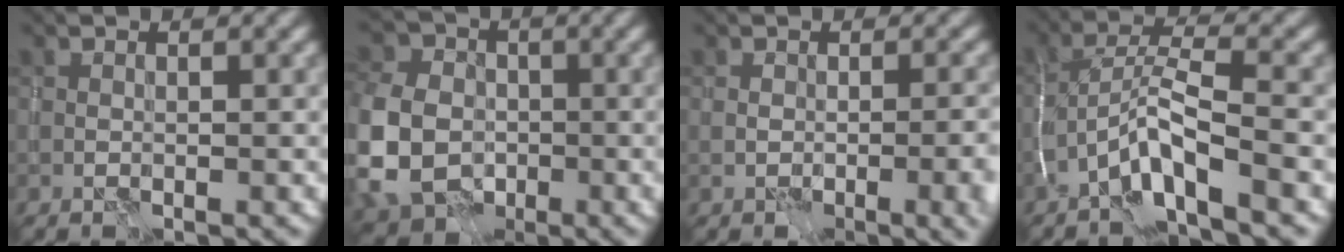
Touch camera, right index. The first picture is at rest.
{"total": 10.1, "force": [-2.1, 7.9, 5.9], "torque": [-0.141, -0.010, -0.051]}
{"total": 5.0, "force": [-1.3, 2.1, 4.3], "torque": [-0.053, -0.016, -0.006]}
{"total": 5.2, "force": [-2.8, 0.9, 4.3], "torque": [-0.087, 0.012, -0.062]}